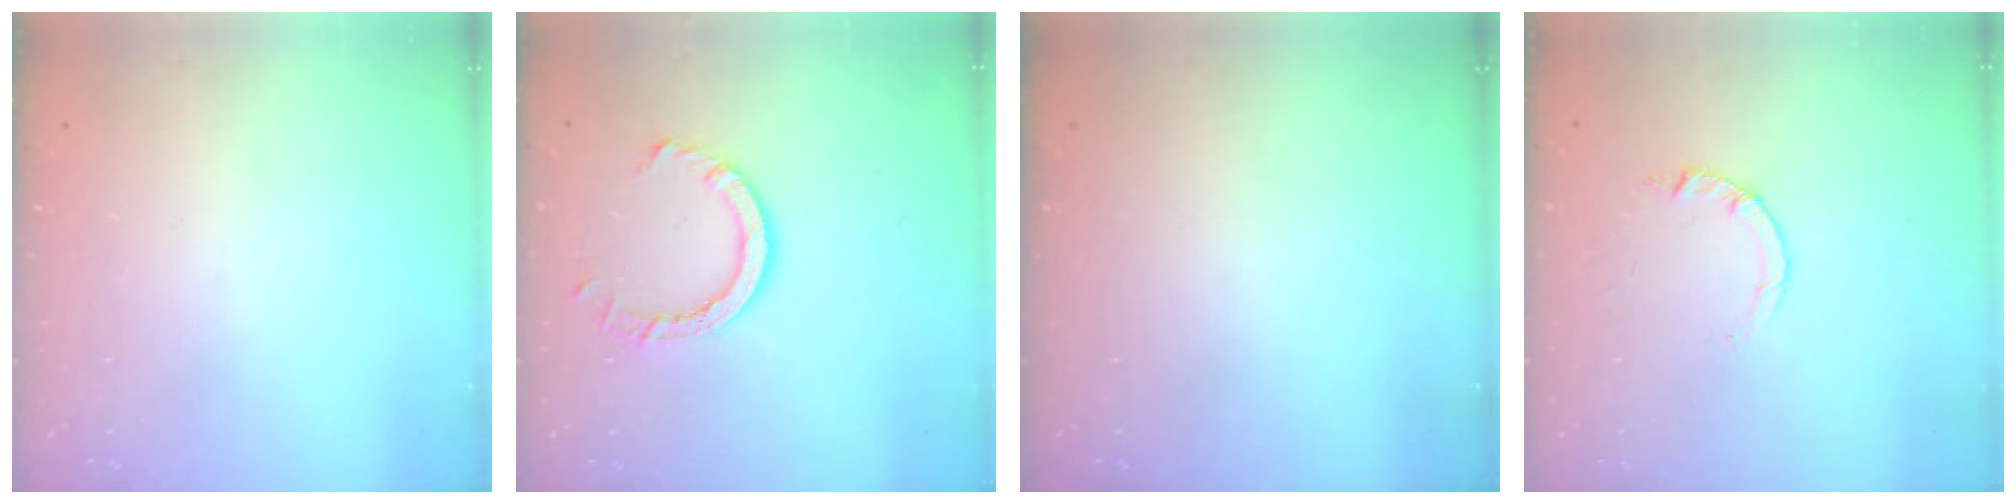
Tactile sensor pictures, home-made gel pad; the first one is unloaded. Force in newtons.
{"total": 7.9, "press": 7.9, "slide": 0.5}
{"total": 0.0}
{"total": 0.9, "press": 0.8, "slide": 0.2}